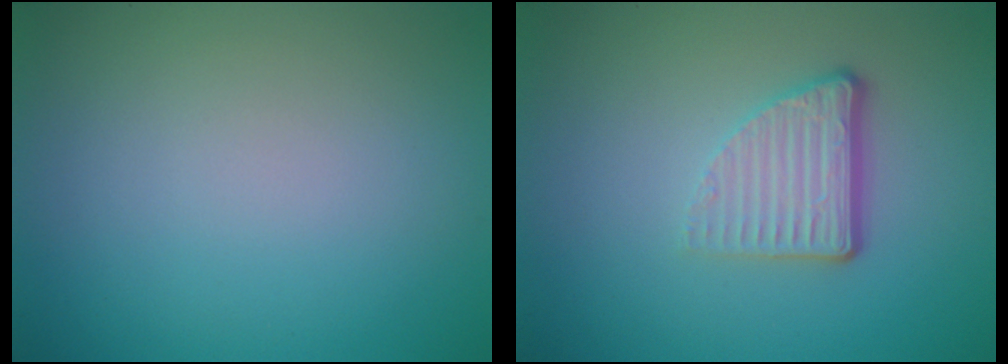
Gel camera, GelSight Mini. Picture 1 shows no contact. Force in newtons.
{"total": 4.0, "press": 2.7, "slide": 2.9}